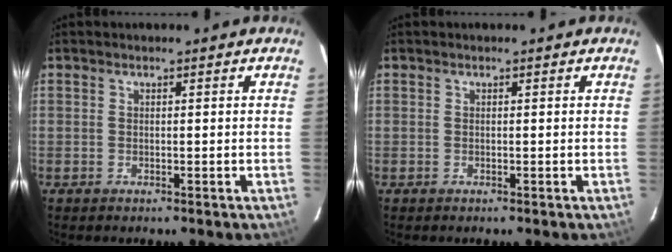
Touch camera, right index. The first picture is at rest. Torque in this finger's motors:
{"motor_torque": [0.00, 0.00, 0.00, 0.00]}